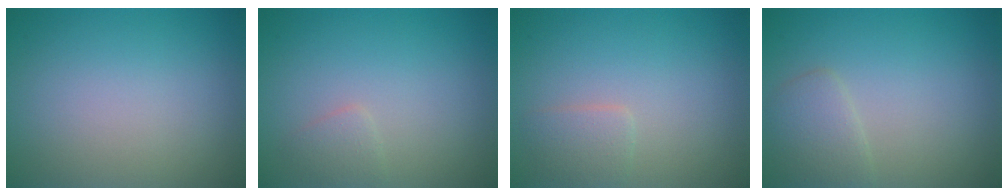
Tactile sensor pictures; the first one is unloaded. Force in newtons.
{"total": 1.1, "press": 1.1, "slide": 0.1}
{"total": 1.6, "press": 1.5, "slide": 0.2}
{"total": 2.1, "press": 2.1, "slide": 0.2}